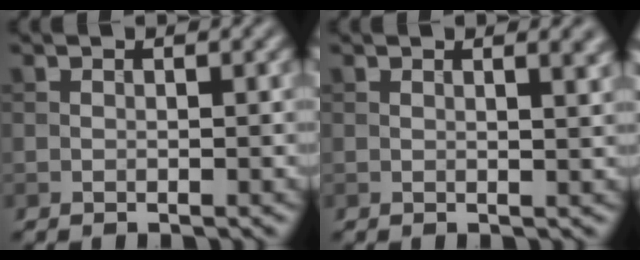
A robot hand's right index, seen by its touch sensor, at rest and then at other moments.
{"total": 2.2, "force": [1.3, 0.8, 1.6], "torque": [-0.009, 0.000, 0.014]}